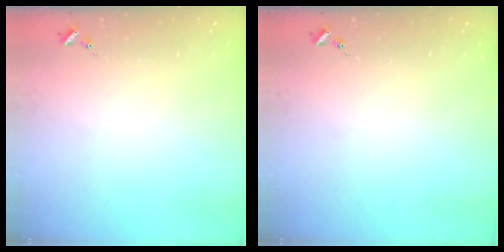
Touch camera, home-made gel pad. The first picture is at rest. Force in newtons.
{"total": 0.0}